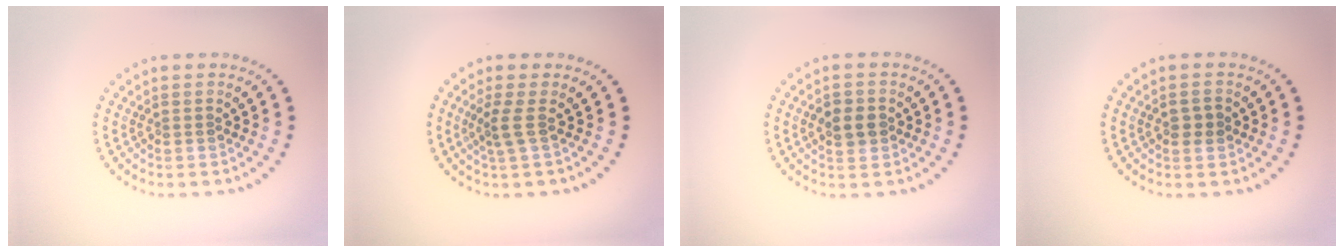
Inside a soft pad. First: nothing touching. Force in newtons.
{"total": 1.8, "press": 1.1, "slide": 1.4}
{"total": 2.3, "press": 2.3, "slide": 0.4}
{"total": 1.6, "press": 1.6, "slide": 0.1}